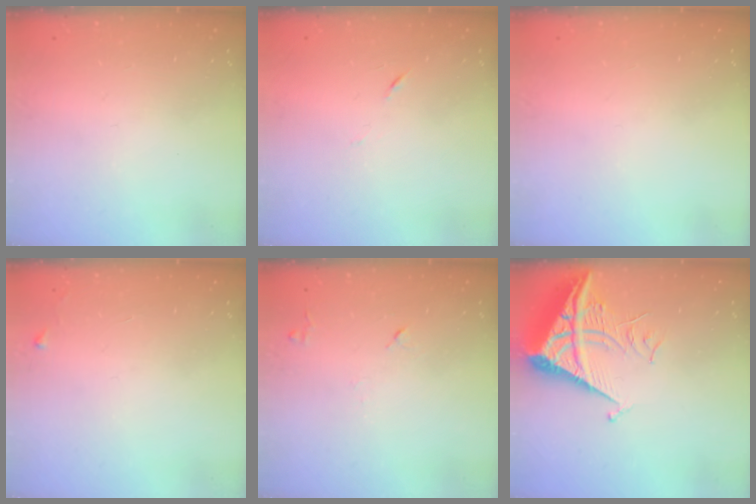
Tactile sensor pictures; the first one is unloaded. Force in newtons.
{"total": 3.7, "press": 3.6, "slide": 0.9}
{"total": 0.0}
{"total": 3.5, "press": 3.4, "slide": 0.5}
{"total": 5.6, "press": 5.5, "slide": 0.9}
{"total": 8.5, "press": 8.5, "slide": 0.8}